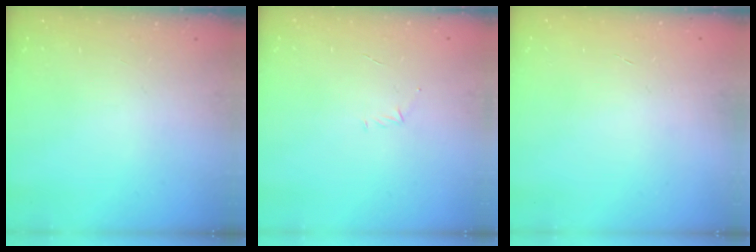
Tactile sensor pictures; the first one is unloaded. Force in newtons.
{"total": 4.3, "press": 4.1, "slide": 1.1}
{"total": 0.0}